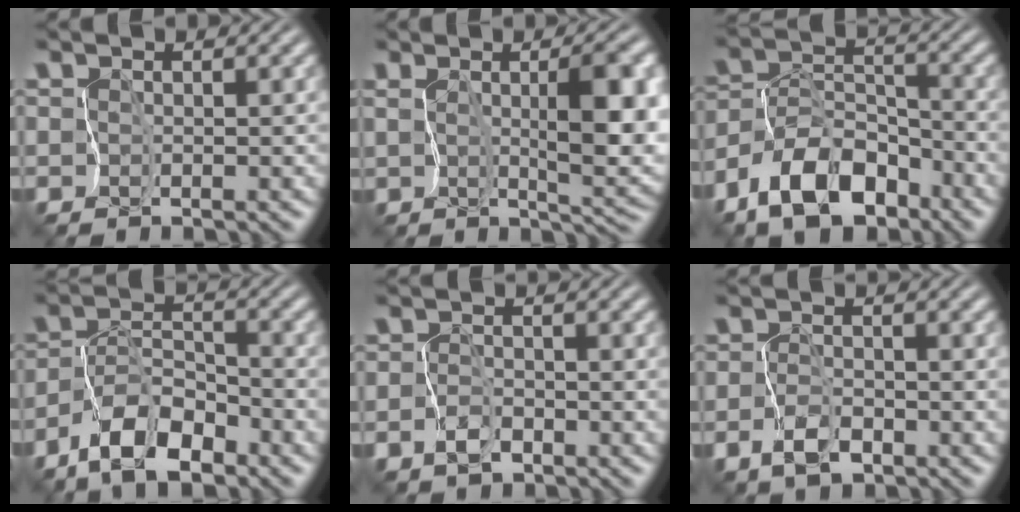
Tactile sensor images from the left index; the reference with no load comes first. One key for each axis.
{"total": 6.9, "fx": 1.1, "fy": 2.0, "fz": 6.5, "tx": -0.102, "ty": -0.002, "tz": 0.029}
{"total": 8.7, "fx": -6.1, "fy": 4.3, "fz": 4.6, "tx": -0.080, "ty": 0.012, "tz": -0.119}
{"total": 6.3, "fx": -4.5, "fy": 2.4, "fz": 3.6, "tx": -0.064, "ty": 0.007, "tz": -0.089}
{"total": 1.5, "fx": -0.7, "fy": 1.0, "fz": 0.8, "tx": -0.018, "ty": 0.003, "tz": -0.015}
{"total": 2.0, "fx": -0.9, "fy": 1.2, "fz": 1.4, "tx": -0.028, "ty": 0.003, "tz": -0.018}